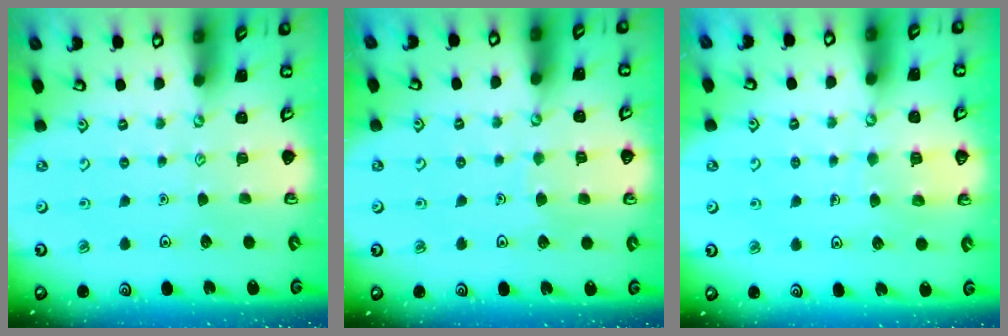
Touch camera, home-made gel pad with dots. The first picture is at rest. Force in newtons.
{"total": 3.7, "press": 3.7, "slide": 0.3}
{"total": 4.7, "press": 4.7, "slide": 0.4}